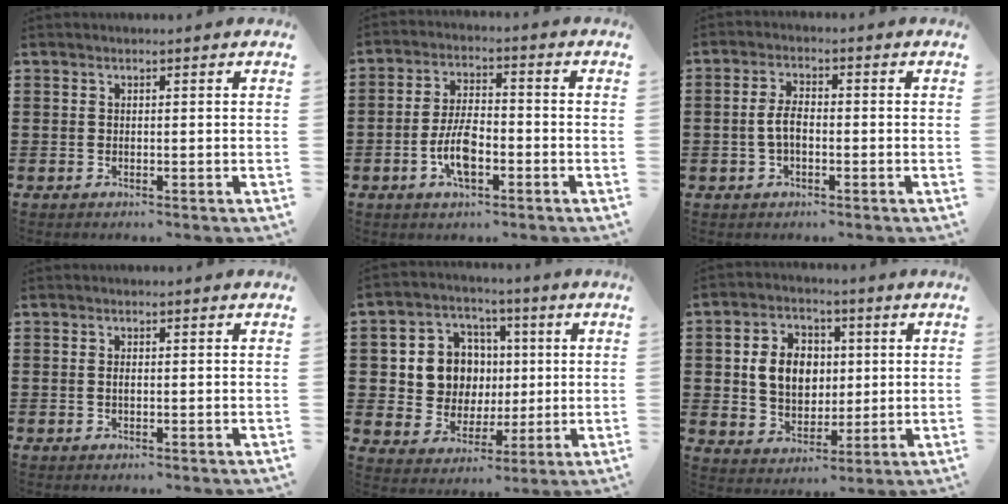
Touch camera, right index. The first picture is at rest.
{"total": 6.9, "force": [-2.3, 3.1, 5.7], "torque": [-0.130, 0.003, -0.049]}
{"total": 3.9, "force": [-0.6, 2.0, 3.3], "torque": [-0.075, 0.001, -0.017]}
{"total": 0.8, "force": [-0.1, 0.3, 0.8], "torque": [-0.015, 0.000, -0.002]}
{"total": 9.1, "force": [1.0, 8.3, 3.7], "torque": [-0.099, 0.018, 0.025]}
{"total": 8.1, "force": [0.9, 6.5, 4.8], "torque": [-0.103, 0.014, 0.011]}